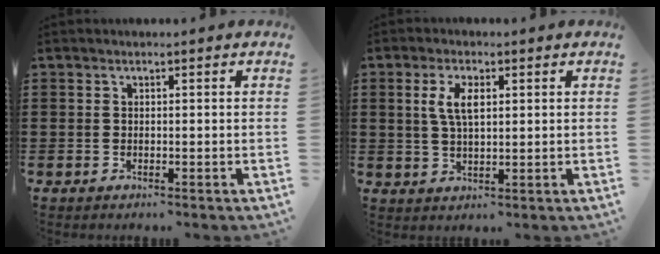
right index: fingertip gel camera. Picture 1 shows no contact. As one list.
[{"total": 4.6, "force": [1.2, 1.8, 4.0], "torque": [-0.085, 0.008, 0.020]}]